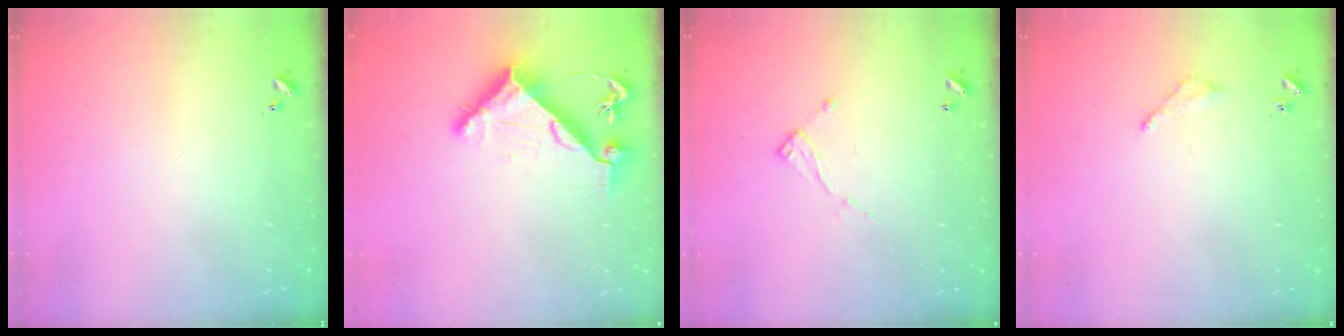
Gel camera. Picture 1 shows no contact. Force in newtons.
{"total": 7.9, "press": 7.8, "slide": 1.0}
{"total": 6.9, "press": 6.9, "slide": 0.4}
{"total": 3.0, "press": 3.0, "slide": 0.4}